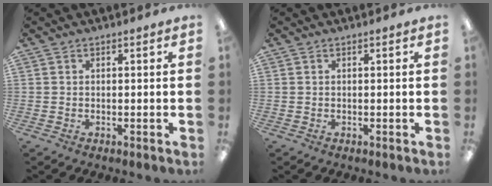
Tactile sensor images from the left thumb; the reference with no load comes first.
{"total": 0.0}